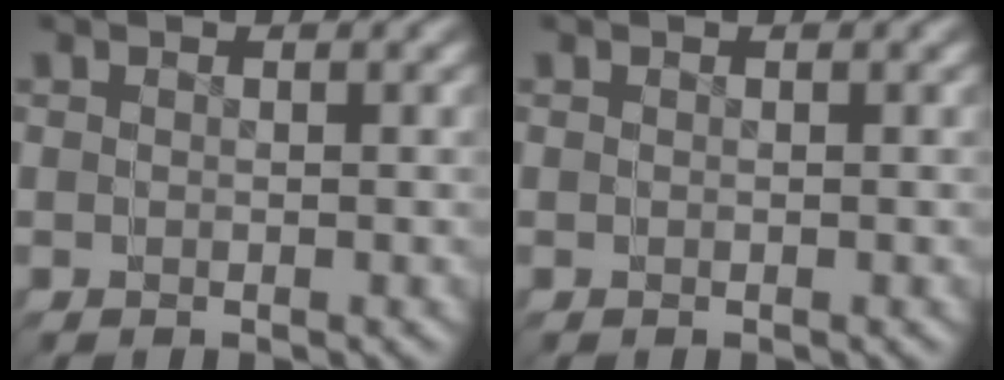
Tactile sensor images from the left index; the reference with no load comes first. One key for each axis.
{"total": 0.0}